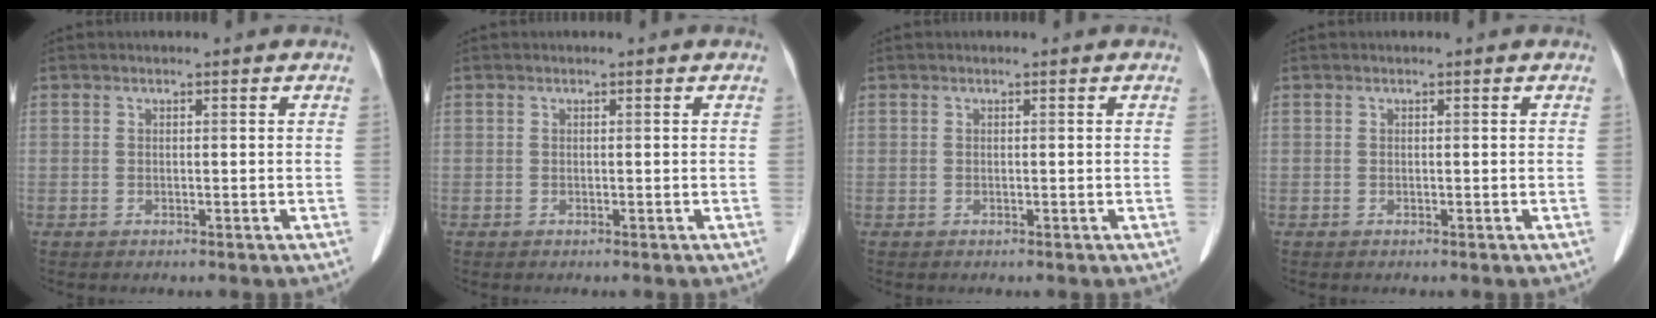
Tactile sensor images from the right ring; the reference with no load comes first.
{"total": 0.0}
{"total": 0.0}
{"total": 0.0}